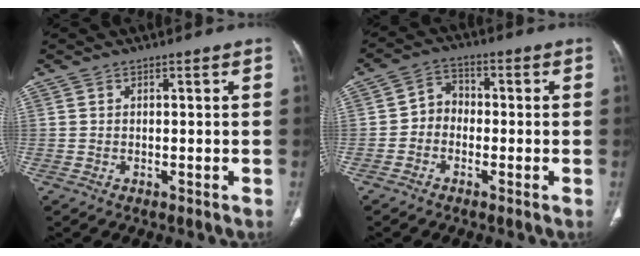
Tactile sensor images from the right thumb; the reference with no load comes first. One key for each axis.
{"total": 4.4, "fx": -1.3, "fy": 3.7, "fz": 2.0, "tx": -0.012, "ty": 0.020, "tz": -0.036}